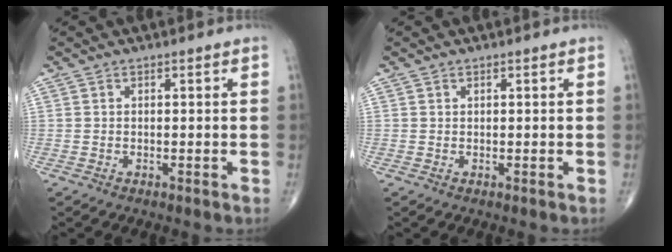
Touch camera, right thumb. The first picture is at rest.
{"total": 0.0}